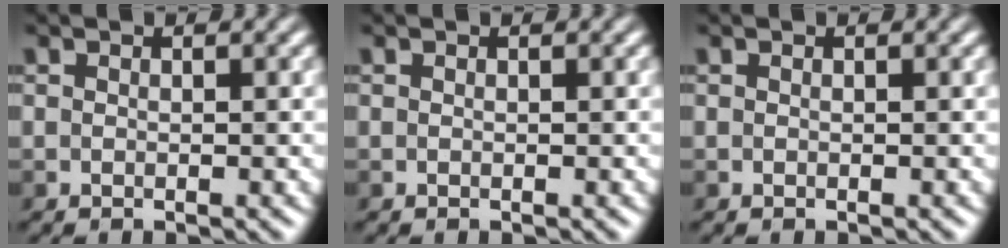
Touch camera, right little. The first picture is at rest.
{"total": 0.0}
{"total": 0.0}